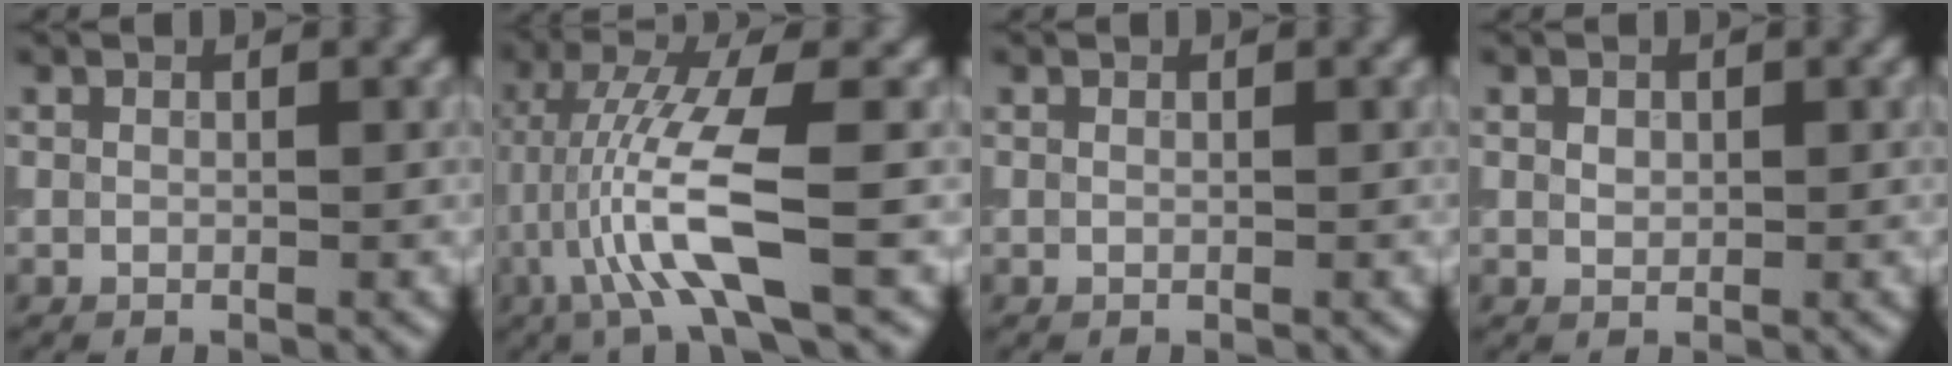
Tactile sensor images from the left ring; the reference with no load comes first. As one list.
[{"total": 7.7, "force": [-1.7, 1.2, 7.4], "torque": [-0.154, 0.005, -0.030]}, {"total": 0.0}, {"total": 0.9, "force": [0.3, 0.7, 0.5], "torque": [-0.009, -0.001, 0.005]}]